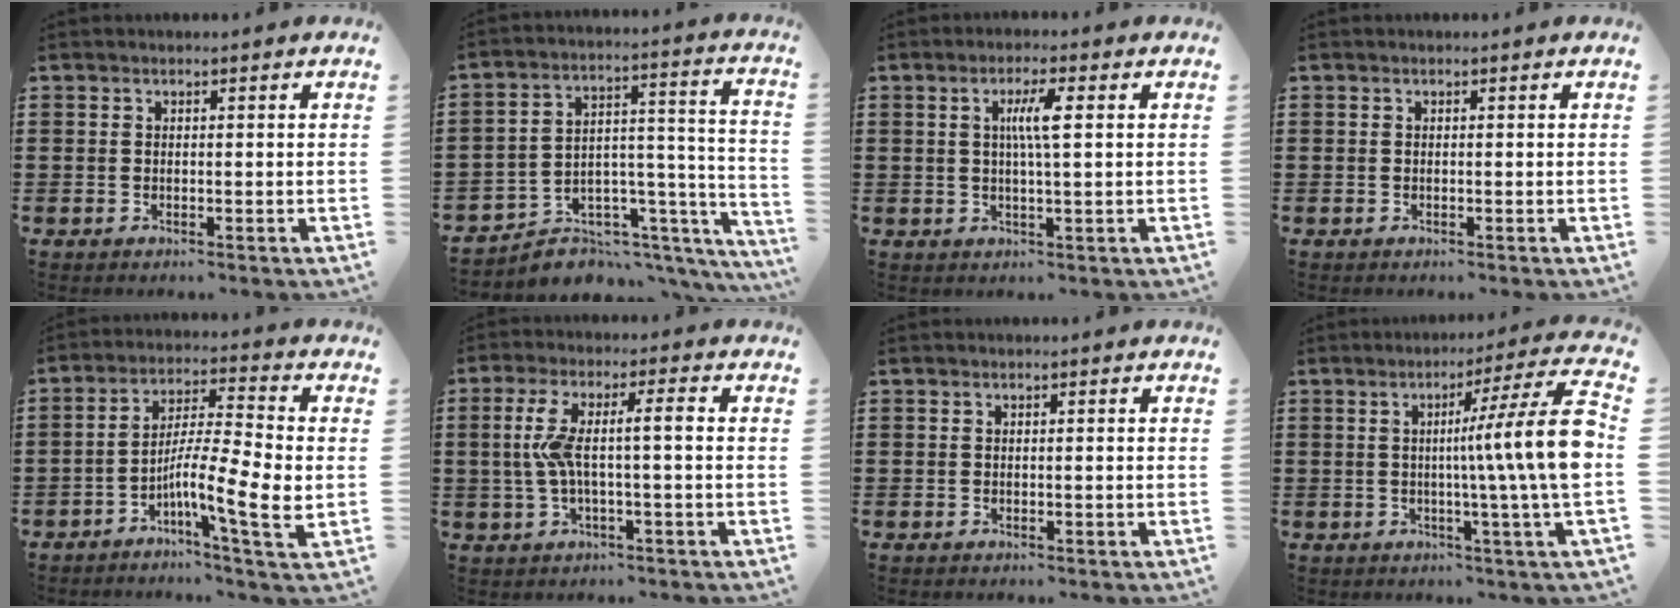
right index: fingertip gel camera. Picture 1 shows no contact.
{"total": 5.5, "force": [-4.4, 3.1, 1.3], "torque": [-0.030, -0.005, -0.081]}
{"total": 4.3, "force": [0.7, 0.3, 4.2], "torque": [-0.082, 0.000, 0.007]}
{"total": 0.0}
{"total": 10.2, "force": [-3.4, 0.8, 9.6], "torque": [-0.178, -0.011, -0.064]}
{"total": 6.7, "force": [-0.4, 1.0, 6.6], "torque": [-0.142, -0.001, -0.021]}
{"total": 0.0}
{"total": 13.4, "force": [0.4, 0.4, 13.4], "torque": [-0.208, -0.017, -0.004]}